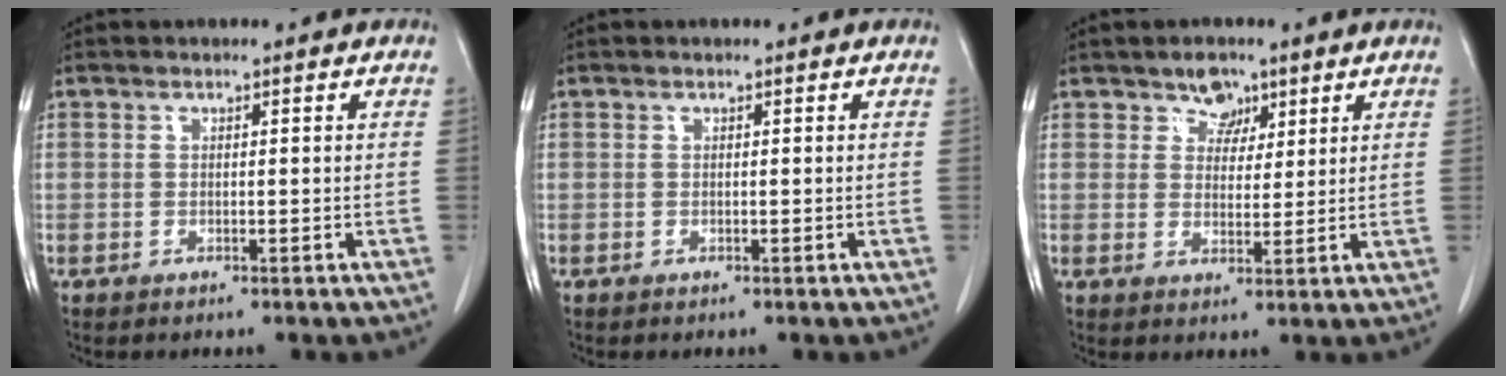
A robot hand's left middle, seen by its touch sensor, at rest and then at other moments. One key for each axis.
{"total": 0.0}
{"total": 3.8, "fx": 2.5, "fy": 2.5, "fz": 1.3, "tx": -0.016, "ty": 0.003, "tz": 0.043}